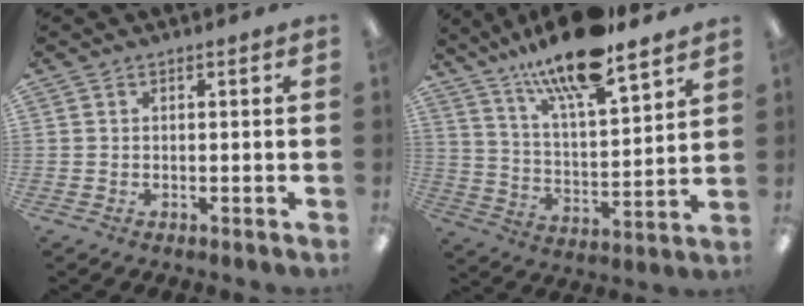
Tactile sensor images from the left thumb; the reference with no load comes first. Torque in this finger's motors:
{"motor_torque": [0.63, 0.17, 1.51, -1.26, 0.47]}